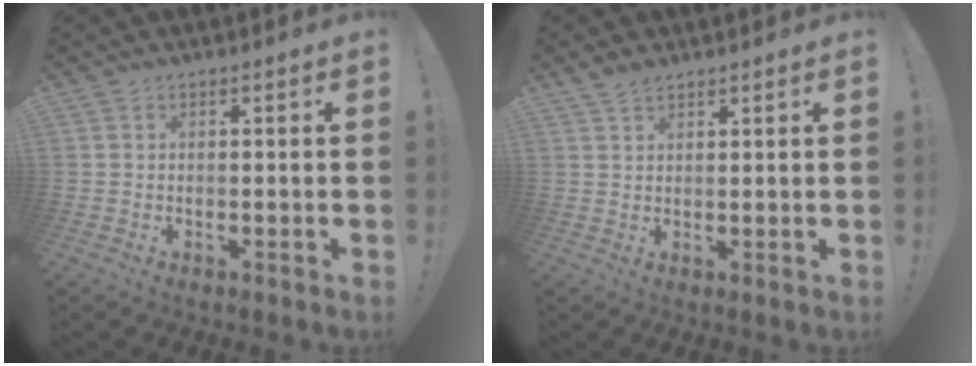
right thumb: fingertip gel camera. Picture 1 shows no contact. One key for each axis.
{"total": 2.8, "fx": 2.3, "fy": 1.1, "fz": 1.1, "tx": -0.014, "ty": -0.014, "tz": 0.043}